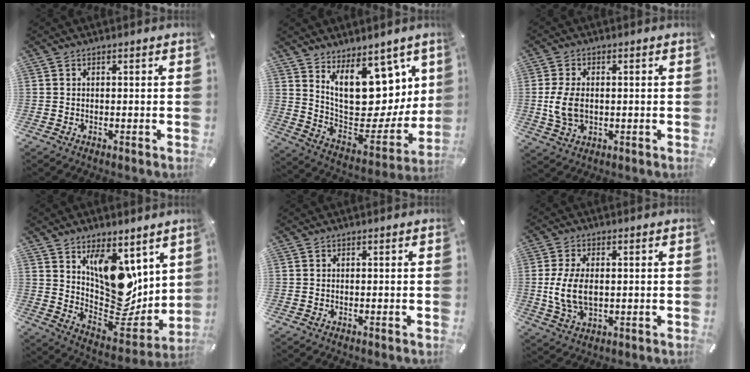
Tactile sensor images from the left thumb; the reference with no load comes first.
{"total": 17.3, "force": [9.2, 9.9, 10.9], "torque": [-0.165, -0.092, 0.170]}
{"total": 7.3, "force": [-0.3, 4.8, 5.5], "torque": [-0.133, 0.000, -0.007]}
{"total": 14.7, "force": [6.0, 10.2, 8.7], "torque": [-0.103, -0.066, 0.124]}
{"total": 0.0}
{"total": 9.7, "force": [0.4, 6.0, 7.6], "torque": [-0.178, 0.002, 0.005]}